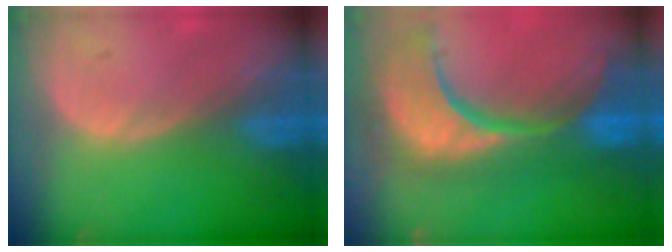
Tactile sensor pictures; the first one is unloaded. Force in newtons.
{"total": 15.3, "press": 12.1, "slide": 9.4}